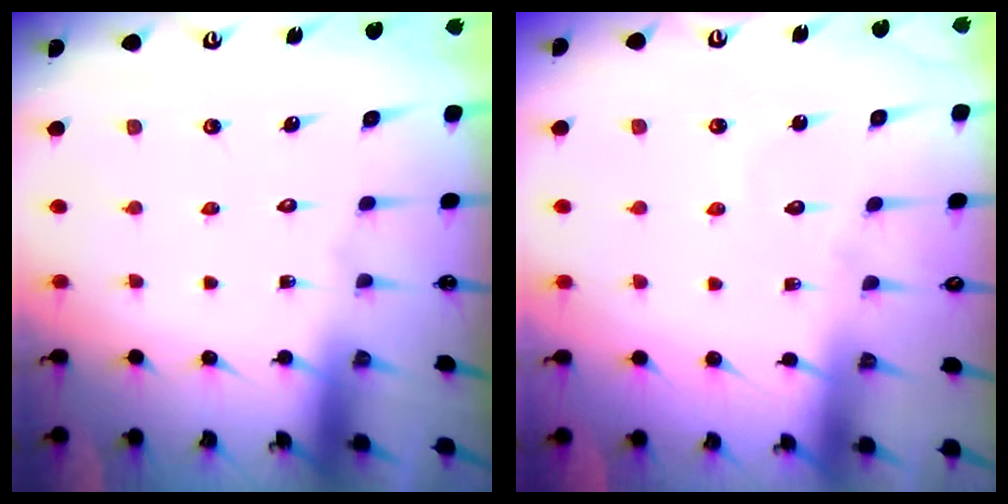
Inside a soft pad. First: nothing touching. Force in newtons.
{"total": 3.8, "press": 3.8, "slide": 0.3}